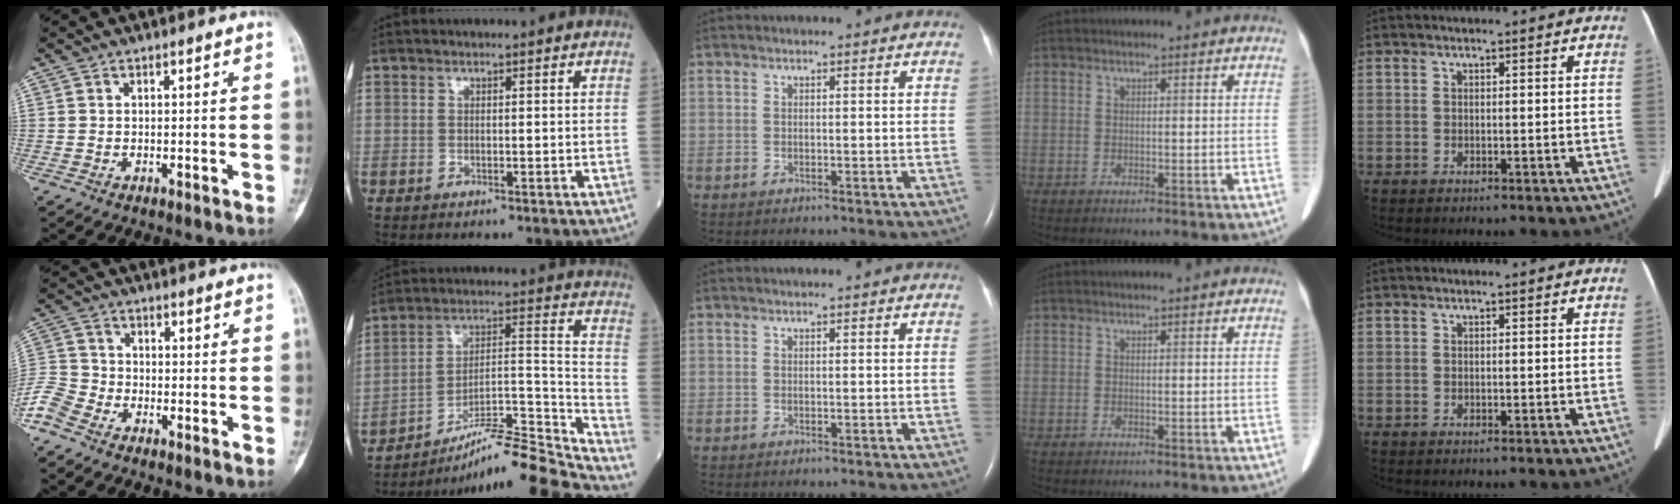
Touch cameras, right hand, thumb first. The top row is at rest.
{"thumb": {"total": 7.3, "force": [-5.1, 3.9, 3.3], "torque": [-0.079, 0.013, -0.115]}, "index": {"total": 19.0, "force": [-17.2, -0.8, 8.1], "torque": [-0.108, 0.028, -0.275]}}